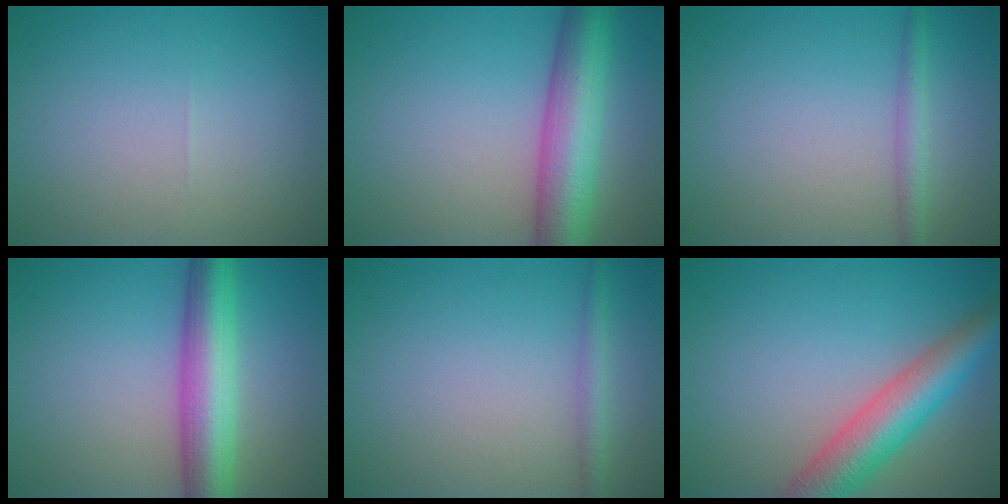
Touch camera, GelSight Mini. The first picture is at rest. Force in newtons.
{"total": 8.1, "press": 8.1, "slide": 0.2}
{"total": 1.8, "press": 1.8, "slide": 0.1}
{"total": 7.4, "press": 7.4, "slide": 0.2}
{"total": 1.6, "press": 1.6, "slide": 0.1}
{"total": 6.9, "press": 6.9, "slide": 0.3}